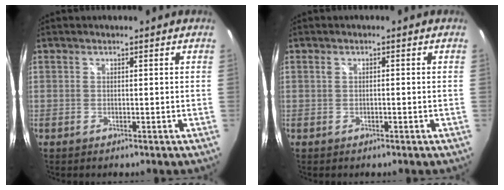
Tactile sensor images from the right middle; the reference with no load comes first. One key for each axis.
{"total": 0.9, "fx": -0.2, "fy": 0.5, "fz": 0.7, "tx": -0.012, "ty": 0.003, "tz": -0.005}